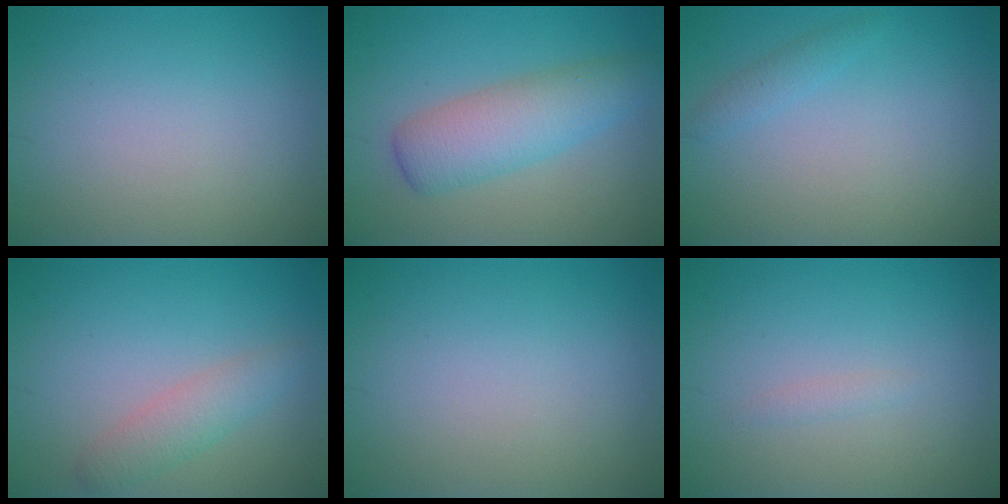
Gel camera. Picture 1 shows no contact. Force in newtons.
{"total": 5.0, "press": 5.0, "slide": 0.1}
{"total": 1.1, "press": 1.1, "slide": 0.1}
{"total": 2.5, "press": 2.5, "slide": 0.2}
{"total": 0.0}
{"total": 0.7, "press": 0.6, "slide": 0.1}